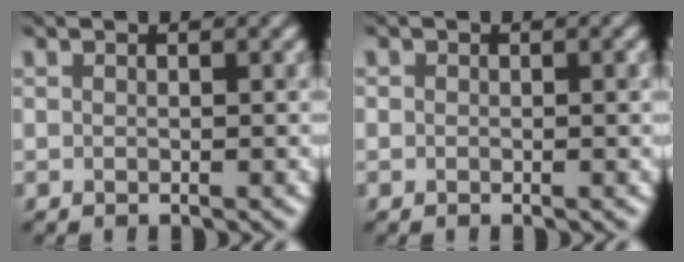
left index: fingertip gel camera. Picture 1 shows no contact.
{"total": 0.7, "force": [0.0, 0.5, 0.5], "torque": [-0.005, -0.003, -0.001]}